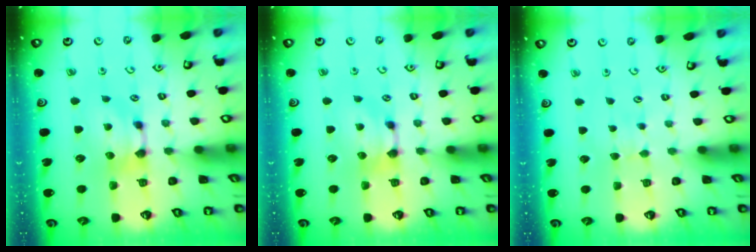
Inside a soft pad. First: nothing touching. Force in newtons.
{"total": 0.0}
{"total": 2.7, "press": 2.7, "slide": 0.4}